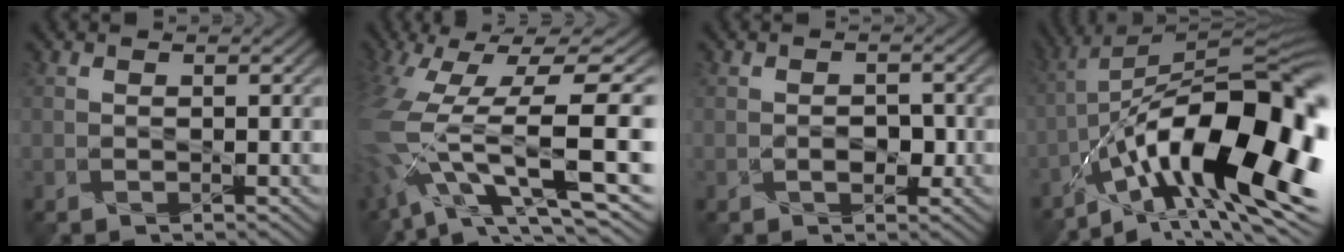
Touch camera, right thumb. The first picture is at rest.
{"total": 15.1, "force": [-2.1, 5.6, 13.9], "torque": [-0.297, -0.023, -0.016]}
{"total": 2.0, "force": [-0.8, 1.5, 1.0], "torque": [-0.016, -0.008, -0.010]}
{"total": 19.4, "force": [-6.9, 6.8, 16.9], "torque": [-0.262, -0.007, -0.128]}